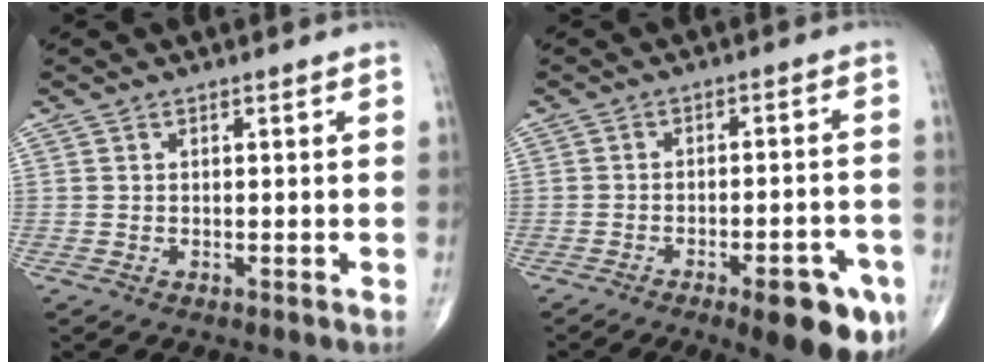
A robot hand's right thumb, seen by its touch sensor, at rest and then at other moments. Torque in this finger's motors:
{"motor_torque": [1.70, 1.82, 0.74, -0.83, 0.30]}